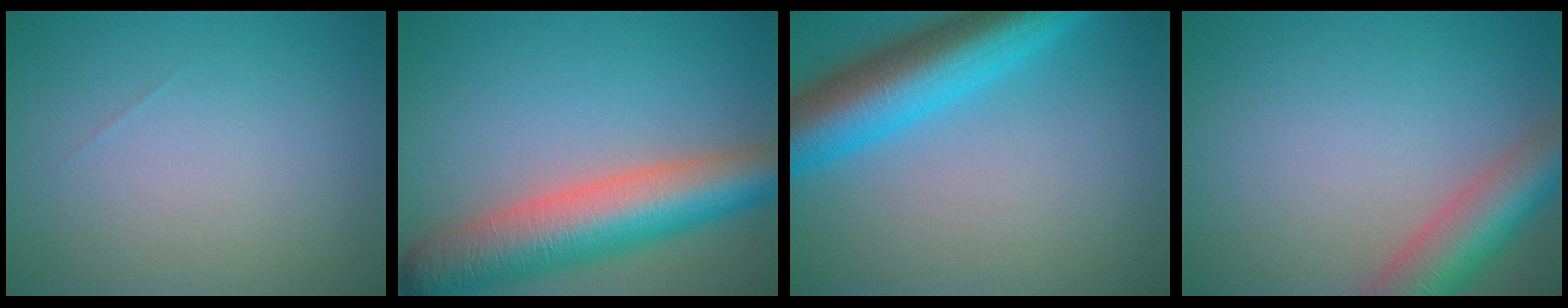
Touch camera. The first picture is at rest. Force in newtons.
{"total": 9.9, "press": 9.8, "slide": 0.5}
{"total": 9.6, "press": 9.6, "slide": 0.5}
{"total": 6.2, "press": 6.2, "slide": 0.4}